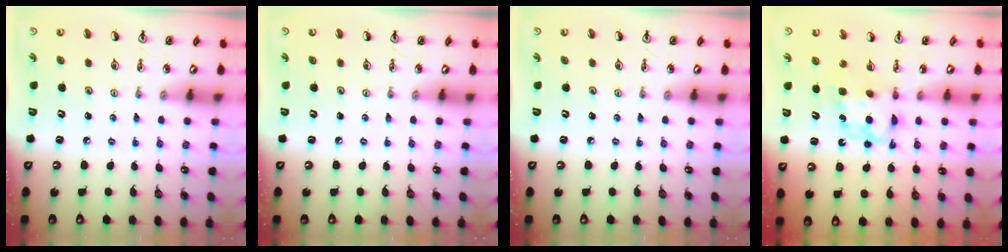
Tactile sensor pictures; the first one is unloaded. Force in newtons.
{"total": 0.0}
{"total": 0.0}
{"total": 7.0, "press": 7.0, "slide": 0.4}